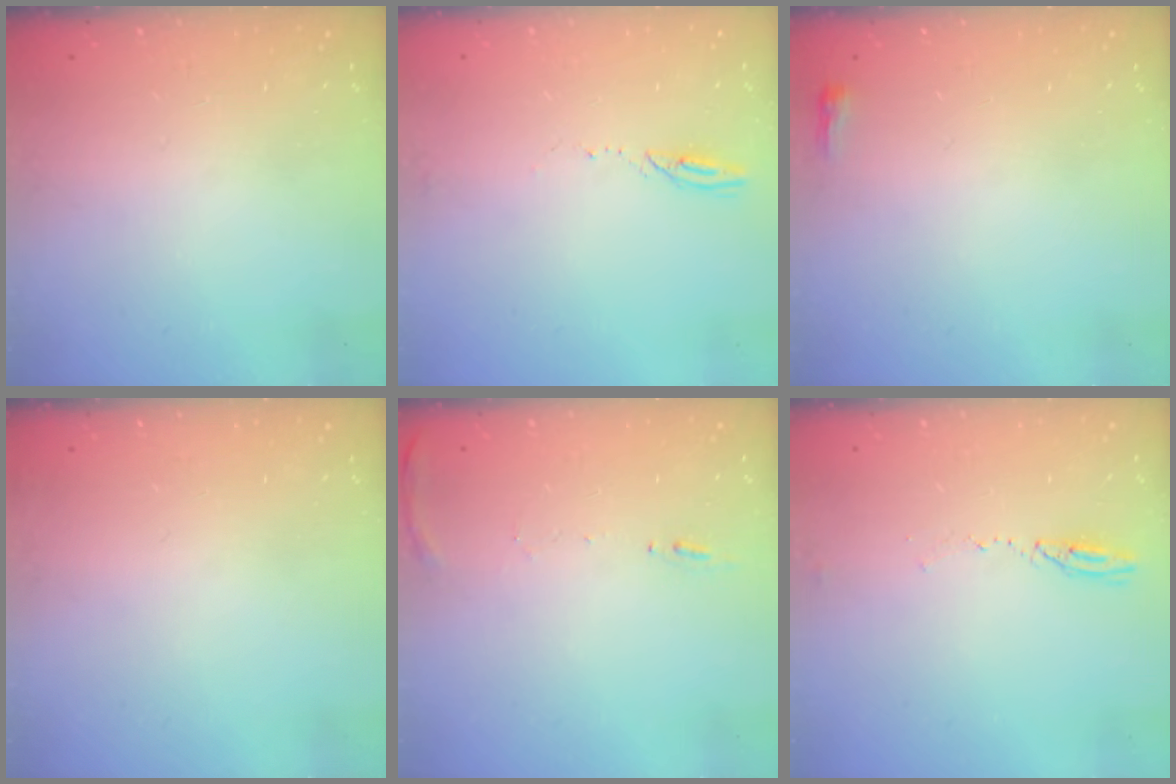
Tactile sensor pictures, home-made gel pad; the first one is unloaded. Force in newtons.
{"total": 3.3, "press": 3.3, "slide": 0.4}
{"total": 2.3, "press": 2.2, "slide": 0.7}
{"total": 2.8, "press": 2.2, "slide": 1.7}
{"total": 6.6, "press": 6.5, "slide": 0.7}
{"total": 3.7, "press": 3.6, "slide": 1.1}